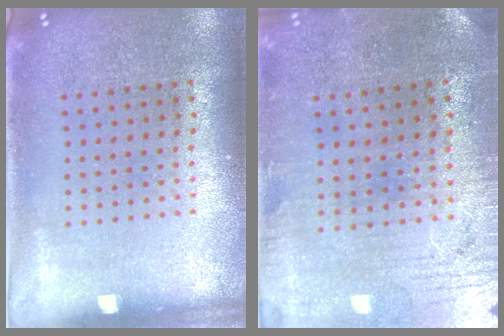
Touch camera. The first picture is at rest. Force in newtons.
{"total": 0.6, "press": 0.4, "slide": 0.5}